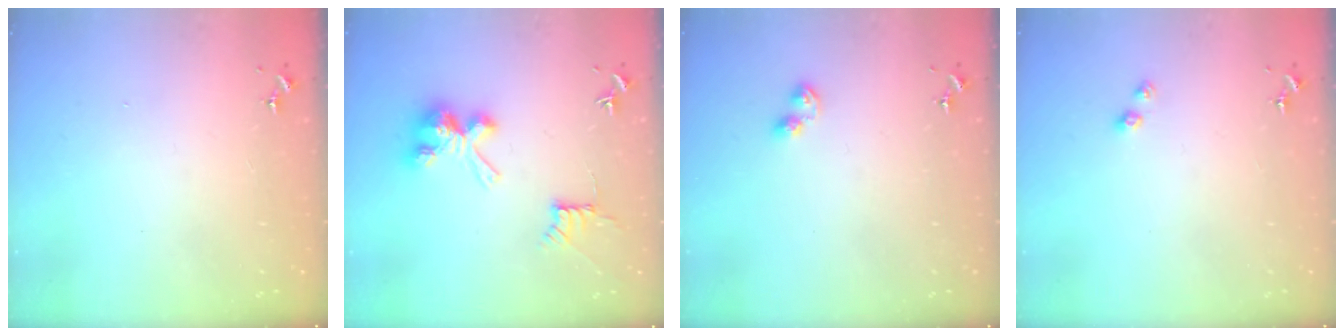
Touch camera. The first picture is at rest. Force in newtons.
{"total": 11.1, "press": 11.1, "slide": 0.2}
{"total": 3.8, "press": 3.7, "slide": 0.5}
{"total": 4.0, "press": 3.9, "slide": 0.6}